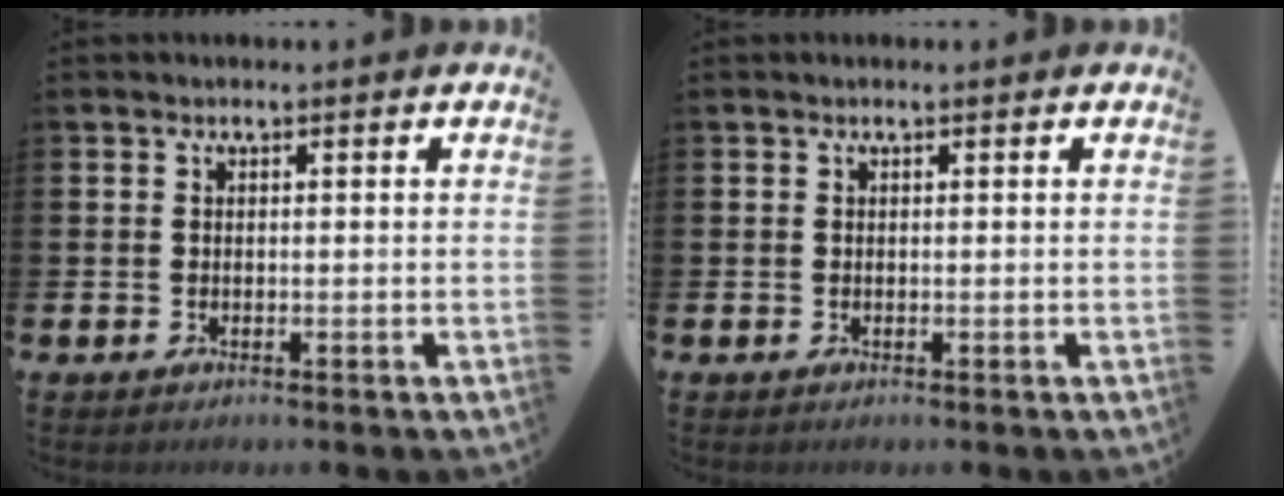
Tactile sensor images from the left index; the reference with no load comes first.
{"total": 0.0}